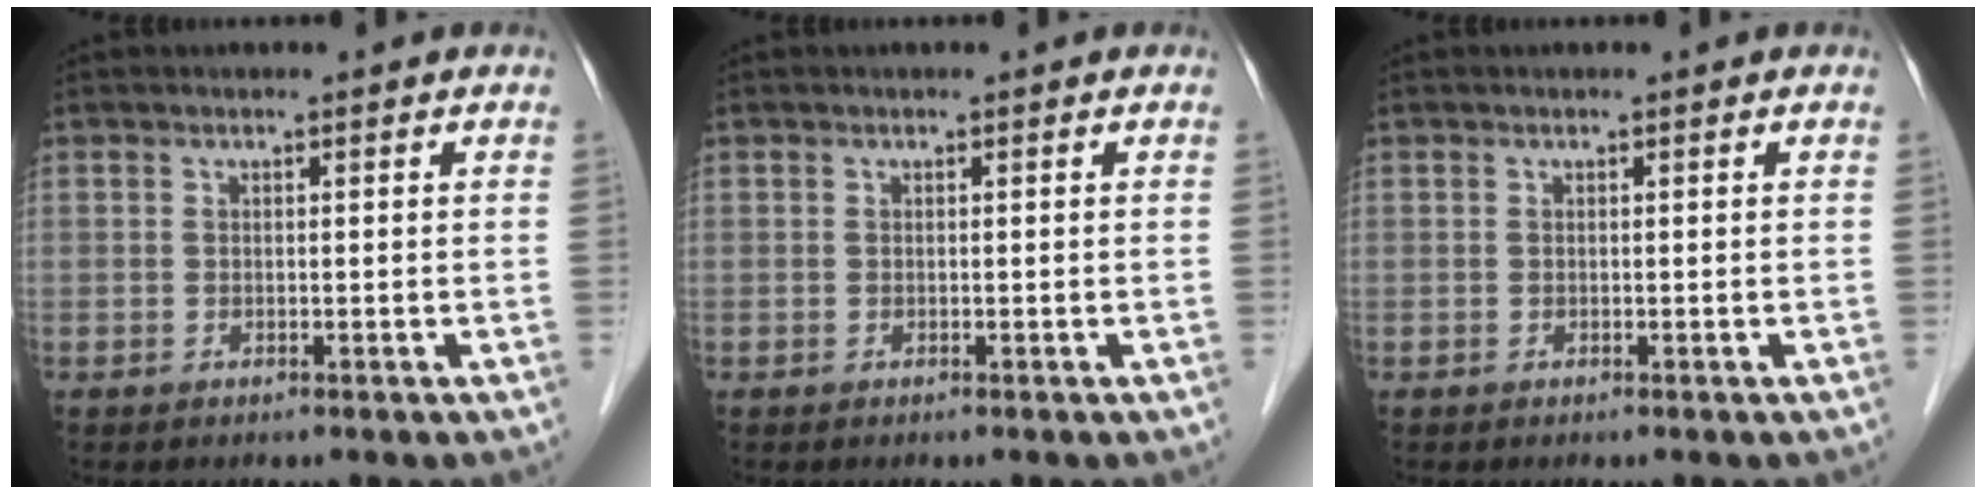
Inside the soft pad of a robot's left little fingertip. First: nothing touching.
{"total": 0.0}
{"total": 0.0}